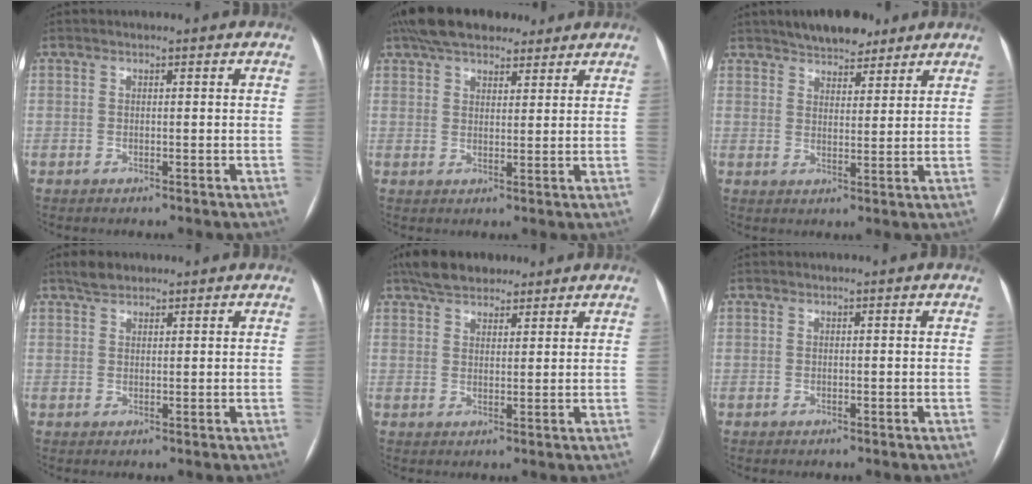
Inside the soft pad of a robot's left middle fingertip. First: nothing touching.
{"total": 12.1, "force": [9.6, 4.9, 5.5], "torque": [-0.084, 0.041, 0.151]}
{"total": 7.8, "force": [6.3, 3.0, 3.5], "torque": [-0.047, 0.012, 0.101]}
{"total": 2.7, "force": [2.1, 1.3, 1.0], "torque": [-0.021, 0.011, 0.035]}
{"total": 7.4, "force": [5.8, 3.4, 3.0], "torque": [-0.049, 0.022, 0.100]}
{"total": 0.0}